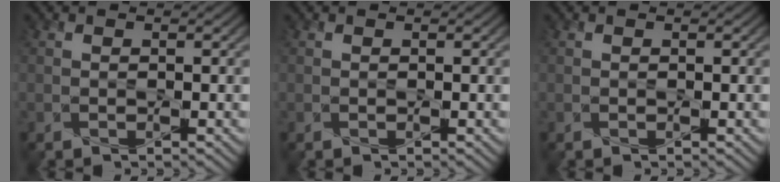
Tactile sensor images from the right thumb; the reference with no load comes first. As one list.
[{"total": 0.0}, {"total": 0.0}]